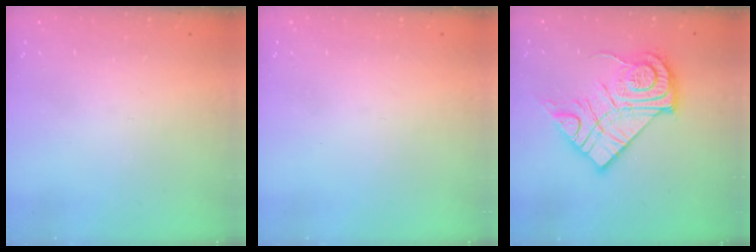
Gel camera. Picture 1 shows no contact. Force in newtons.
{"total": 0.0}
{"total": 18.2, "press": 18.1, "slide": 1.2}